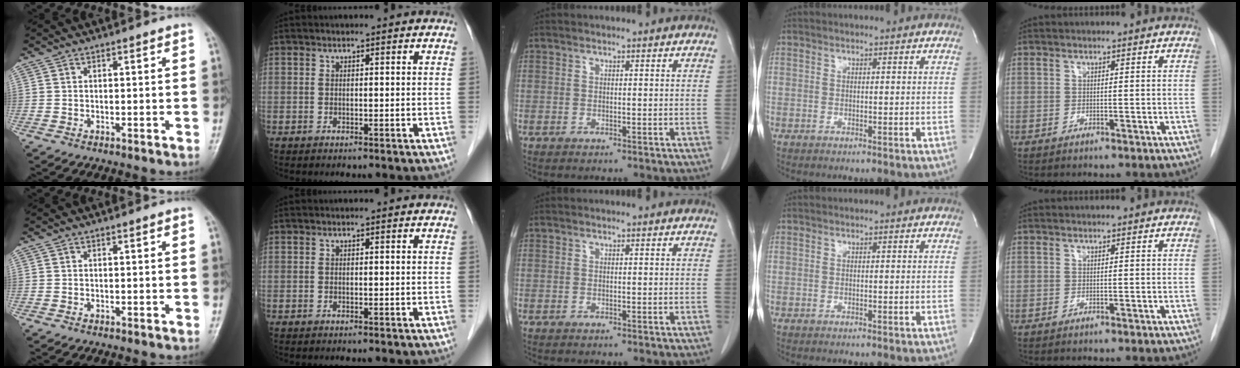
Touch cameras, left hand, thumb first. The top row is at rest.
{"index": {"total": 0.6, "force": [-0.6, 0.0, 0.0], "torque": [0.001, -0.006, -0.010]}}